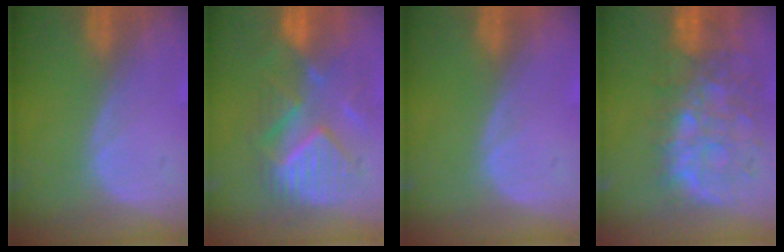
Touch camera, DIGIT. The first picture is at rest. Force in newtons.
{"total": 9.8, "press": 9.3, "slide": 3.1}
{"total": 0.0}
{"total": 11.2, "press": 9.8, "slide": 5.6}